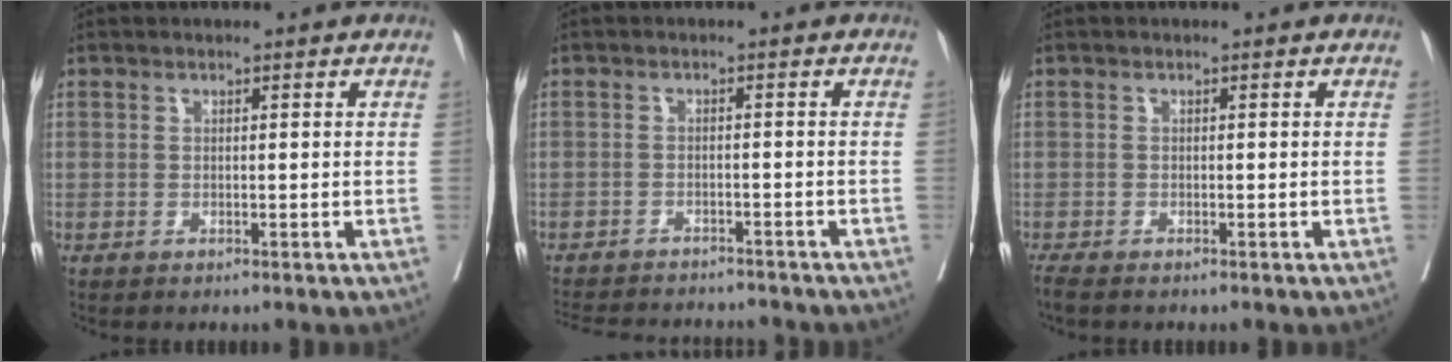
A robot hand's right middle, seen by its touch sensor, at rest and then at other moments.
{"total": 12.4, "force": [-11.5, 2.6, 3.7], "torque": [-0.076, -0.002, -0.153]}
{"total": 1.7, "force": [-1.6, 0.1, 0.8], "torque": [-0.023, -0.009, -0.029]}